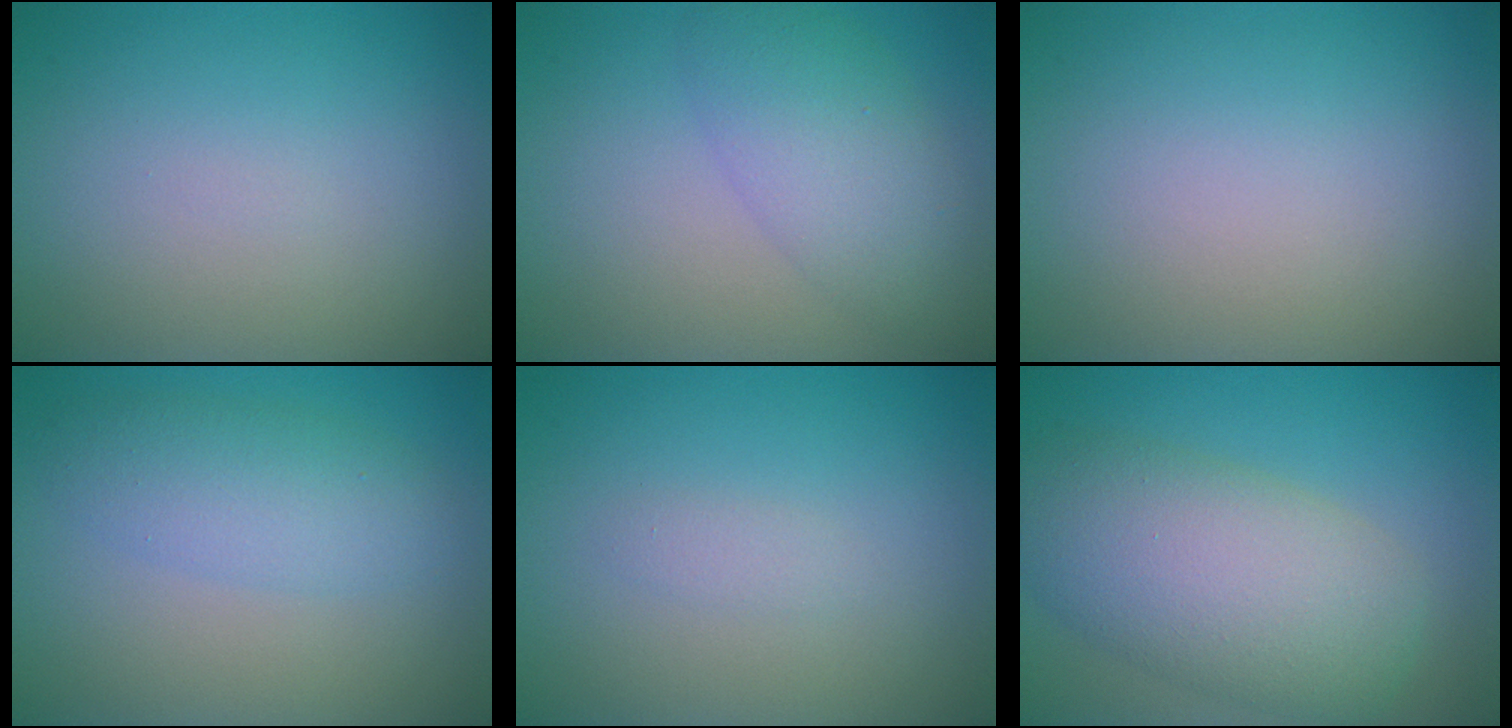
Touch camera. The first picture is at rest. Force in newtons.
{"total": 4.6, "press": 4.5, "slide": 0.1}
{"total": 0.0}
{"total": 3.7, "press": 3.7, "slide": 0.1}
{"total": 0.8, "press": 0.8, "slide": 0.0}
{"total": 8.3, "press": 8.3, "slide": 0.5}